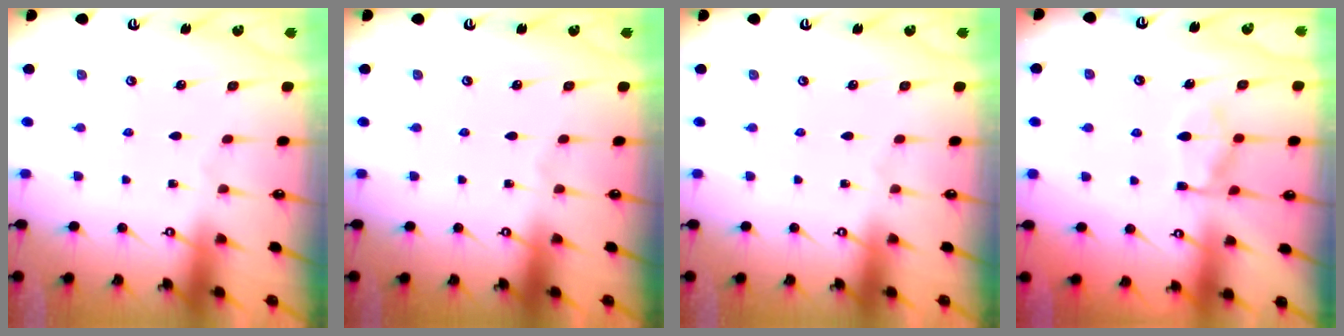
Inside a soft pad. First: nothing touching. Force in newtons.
{"total": 0.0}
{"total": 0.0}
{"total": 10.4, "press": 10.4, "slide": 1.1}